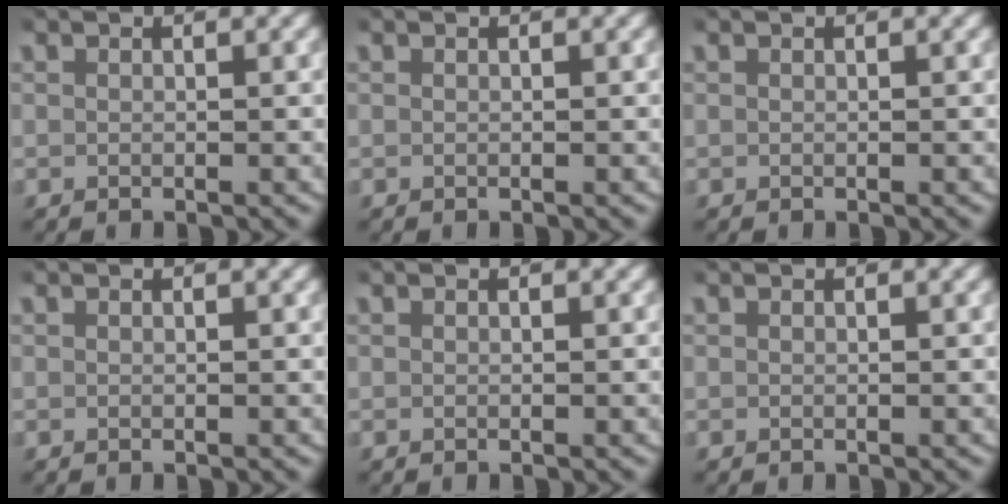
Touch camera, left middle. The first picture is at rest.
{"total": 0.0}
{"total": 0.0}
{"total": 0.0}
{"total": 0.0}
{"total": 0.0}